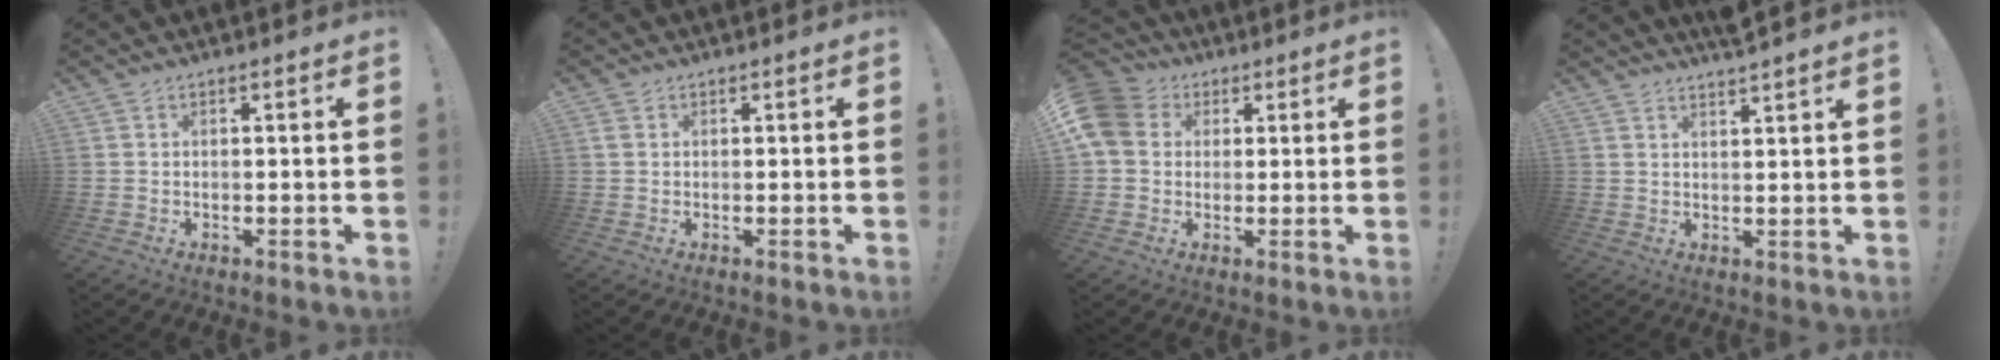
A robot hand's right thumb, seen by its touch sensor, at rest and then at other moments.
{"total": 1.4, "force": [0.5, 1.1, 0.8], "torque": [-0.012, 0.002, 0.010]}
{"total": 11.6, "force": [2.5, 9.9, 5.6], "torque": [-0.091, 0.000, 0.053]}
{"total": 3.4, "force": [3.1, -0.8, 1.2], "torque": [-0.017, -0.022, 0.053]}